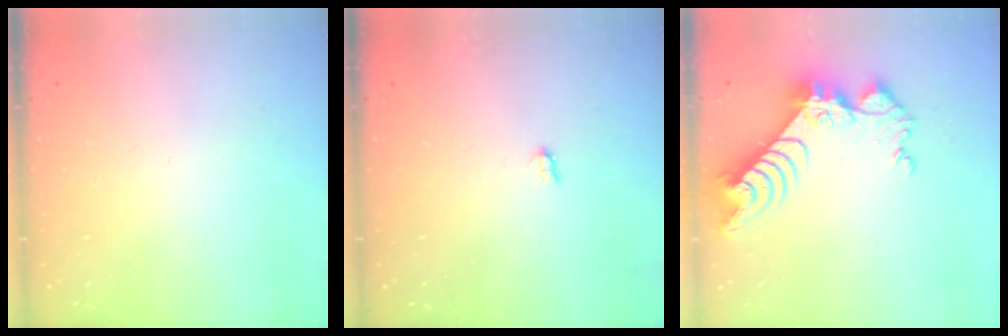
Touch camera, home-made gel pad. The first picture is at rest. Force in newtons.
{"total": 1.7, "press": 1.6, "slide": 0.3}
{"total": 11.3, "press": 11.2, "slide": 0.8}